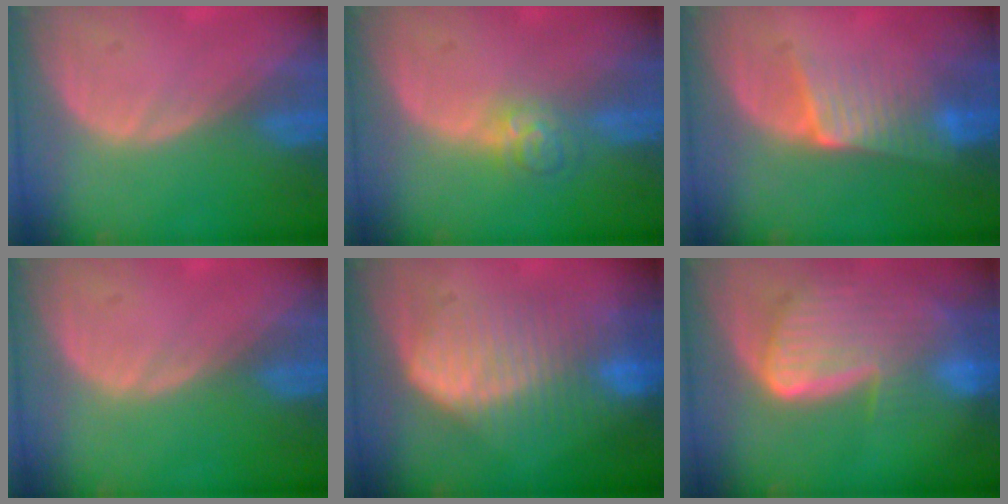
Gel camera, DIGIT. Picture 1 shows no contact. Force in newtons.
{"total": 3.9, "press": 3.6, "slide": 1.6}
{"total": 6.4, "press": 5.7, "slide": 2.9}
{"total": 0.0}
{"total": 8.7, "press": 8.7, "slide": 0.2}
{"total": 9.8, "press": 8.3, "slide": 5.3}